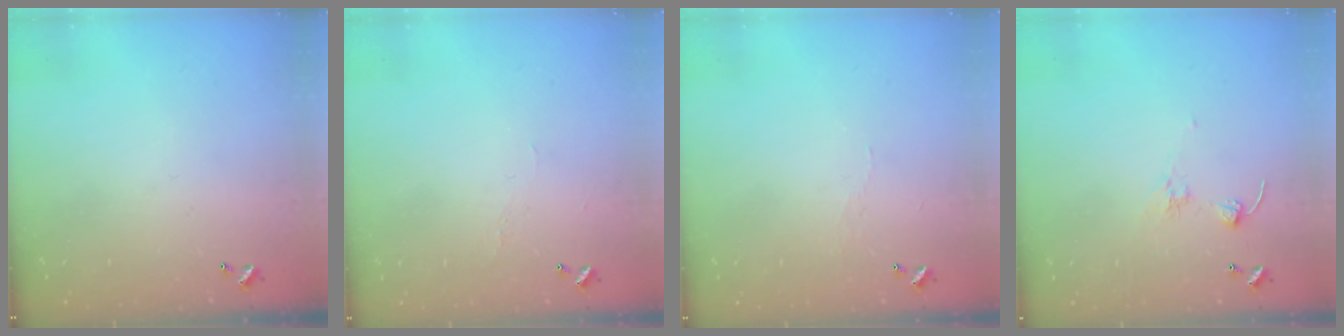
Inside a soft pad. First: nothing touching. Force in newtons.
{"total": 0.9, "press": 0.7, "slide": 0.6}
{"total": 2.0, "press": 1.9, "slide": 0.4}
{"total": 1.7, "press": 1.5, "slide": 0.7}